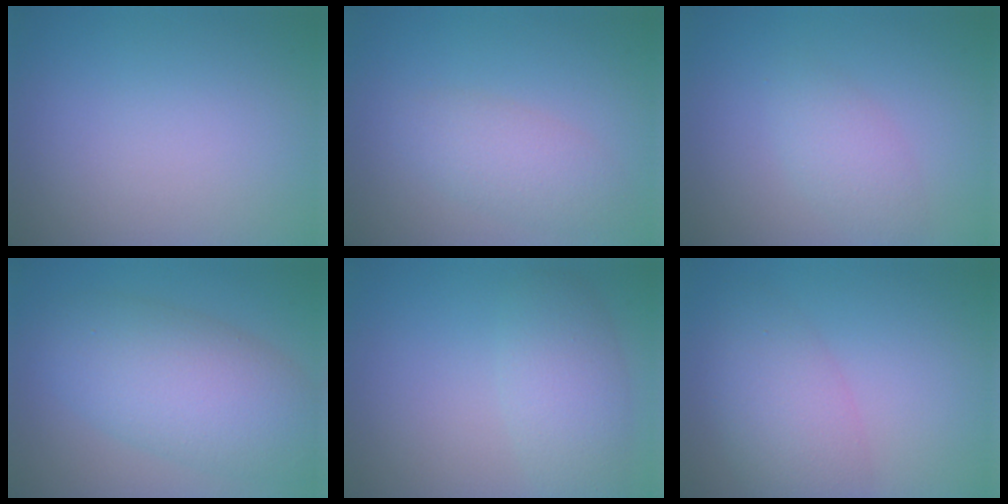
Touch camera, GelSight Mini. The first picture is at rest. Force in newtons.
{"total": 2.8, "press": 2.8, "slide": 0.0}
{"total": 2.2, "press": 2.2, "slide": 0.0}
{"total": 7.8, "press": 7.8, "slide": 0.2}
{"total": 3.8, "press": 3.8, "slide": 0.3}
{"total": 3.3, "press": 3.3, "slide": 0.4}